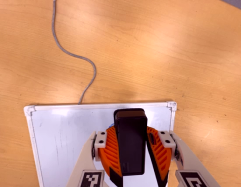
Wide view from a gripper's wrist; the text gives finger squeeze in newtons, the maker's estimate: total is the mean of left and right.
{"total": 9.3, "left": 9.2, "right": 9.4}